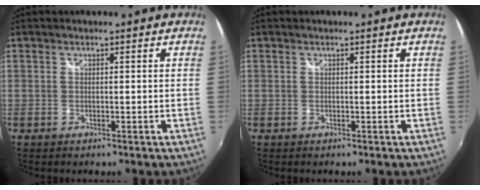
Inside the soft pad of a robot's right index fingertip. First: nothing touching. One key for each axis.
{"total": 0.0}